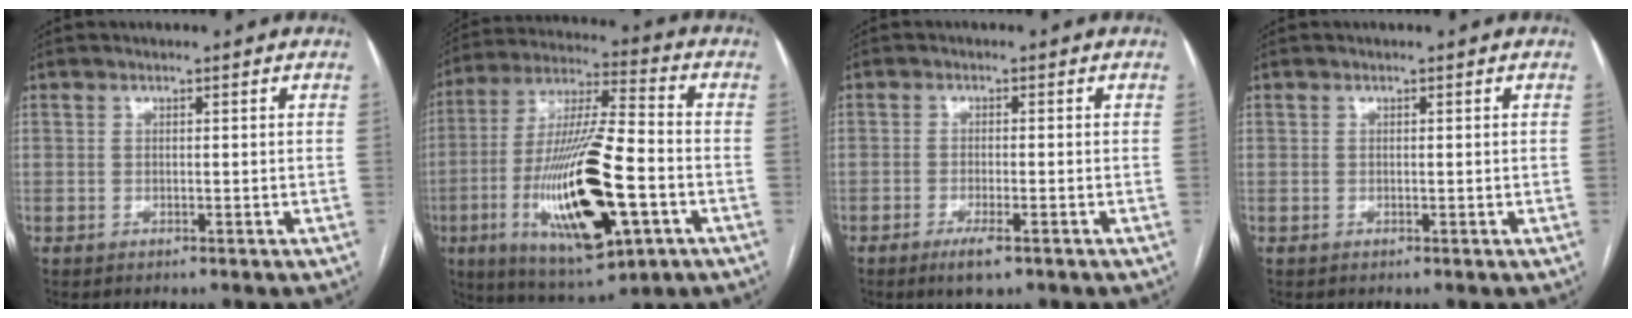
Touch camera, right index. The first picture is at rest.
{"total": 21.8, "force": [-6.2, 4.6, 20.4], "torque": [-0.417, -0.021, -0.100]}
{"total": 3.6, "force": [-2.1, 0.8, 2.9], "torque": [-0.053, -0.005, -0.034]}
{"total": 0.0}